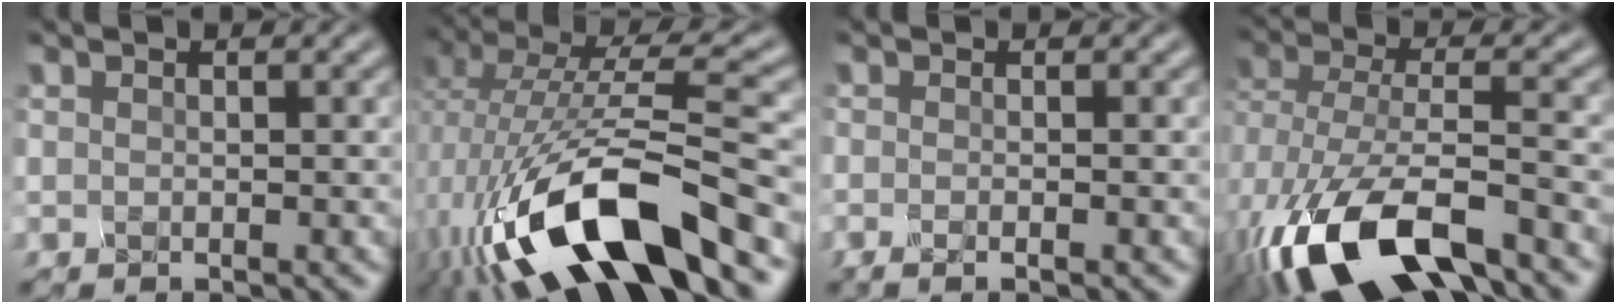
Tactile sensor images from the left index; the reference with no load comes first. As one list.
[{"total": 12.5, "force": [-5.2, 3.4, 10.8], "torque": [-0.211, 0.009, -0.064]}, {"total": 1.7, "force": [-0.6, 0.7, 1.5], "torque": [-0.012, -0.004, -0.008]}, {"total": 11.3, "force": [-6.4, 5.1, 7.7], "torque": [-0.195, -0.027, -0.086]}]